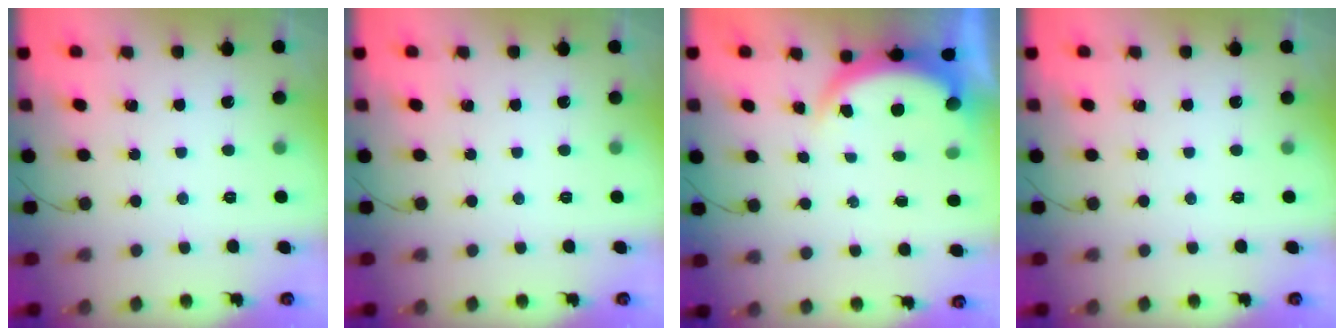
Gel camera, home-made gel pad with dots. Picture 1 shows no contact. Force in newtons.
{"total": 0.0}
{"total": 5.2, "press": 5.2, "slide": 0.7}
{"total": 0.0}